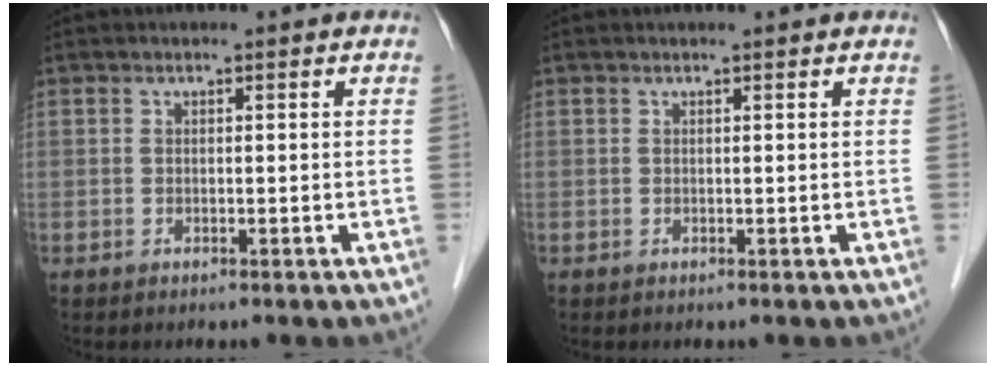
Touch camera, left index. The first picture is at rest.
{"total": 1.0, "force": [1.0, 0.0, 0.2], "torque": [-0.010, 0.005, 0.013]}